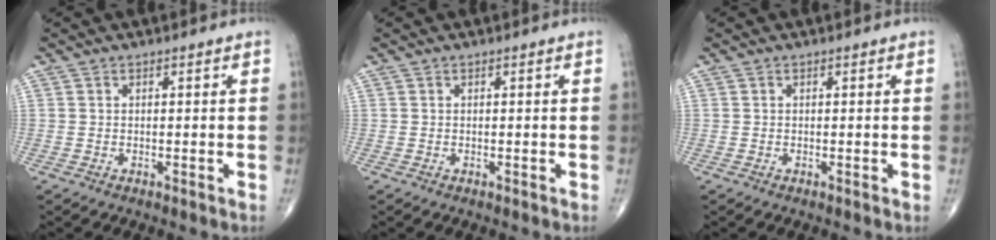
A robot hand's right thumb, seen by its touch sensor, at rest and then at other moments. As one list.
[{"total": 0.0}, {"total": 0.0}]